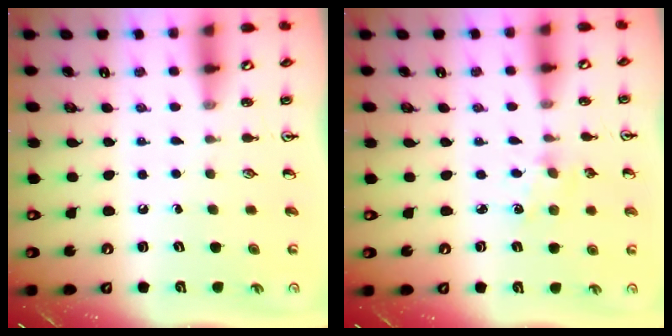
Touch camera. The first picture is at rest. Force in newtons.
{"total": 1.7, "press": 1.7, "slide": 0.3}